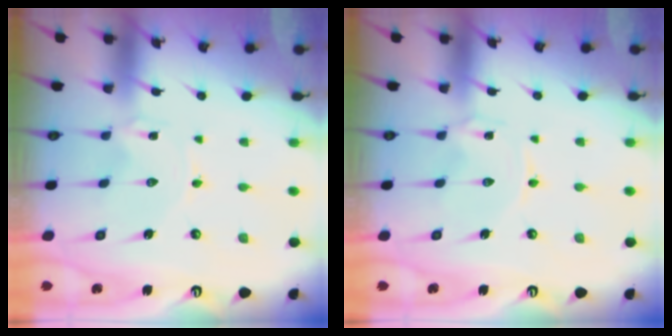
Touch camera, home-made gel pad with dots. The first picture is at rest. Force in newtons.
{"total": 0.0}